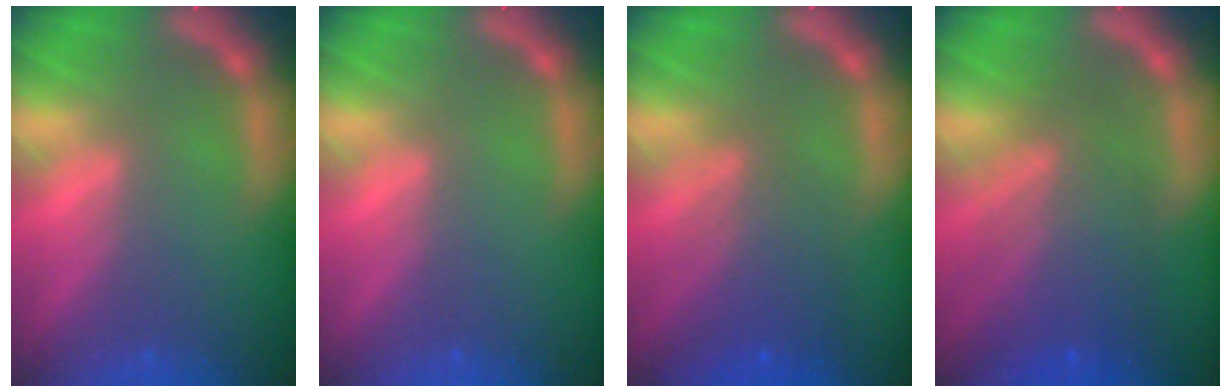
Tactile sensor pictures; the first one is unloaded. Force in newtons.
{"total": 0.0}
{"total": 4.6}
{"total": 7.0}